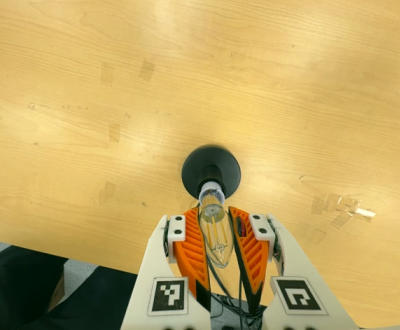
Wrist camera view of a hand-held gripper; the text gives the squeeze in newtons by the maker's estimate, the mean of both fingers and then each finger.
{"total": 21.8, "left": 24.2, "right": 19.4}